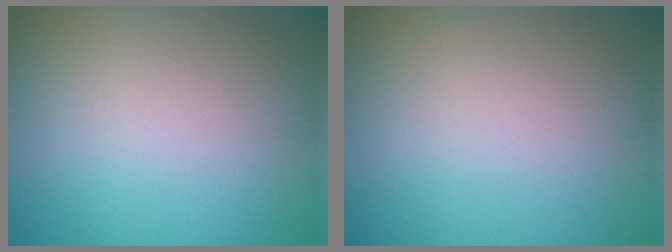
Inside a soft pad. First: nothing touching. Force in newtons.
{"total": 0.0}